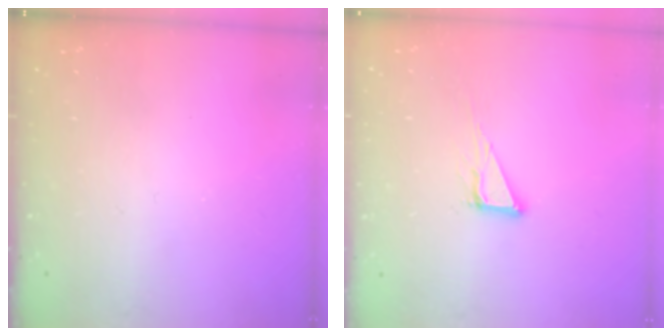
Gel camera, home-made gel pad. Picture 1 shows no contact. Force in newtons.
{"total": 5.6, "press": 5.6, "slide": 0.3}